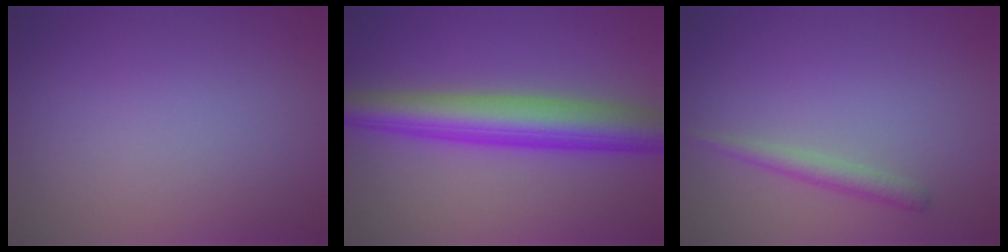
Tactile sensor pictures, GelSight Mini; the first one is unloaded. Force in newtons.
{"total": 7.1, "press": 7.1, "slide": 0.2}
{"total": 1.6, "press": 1.6, "slide": 0.1}